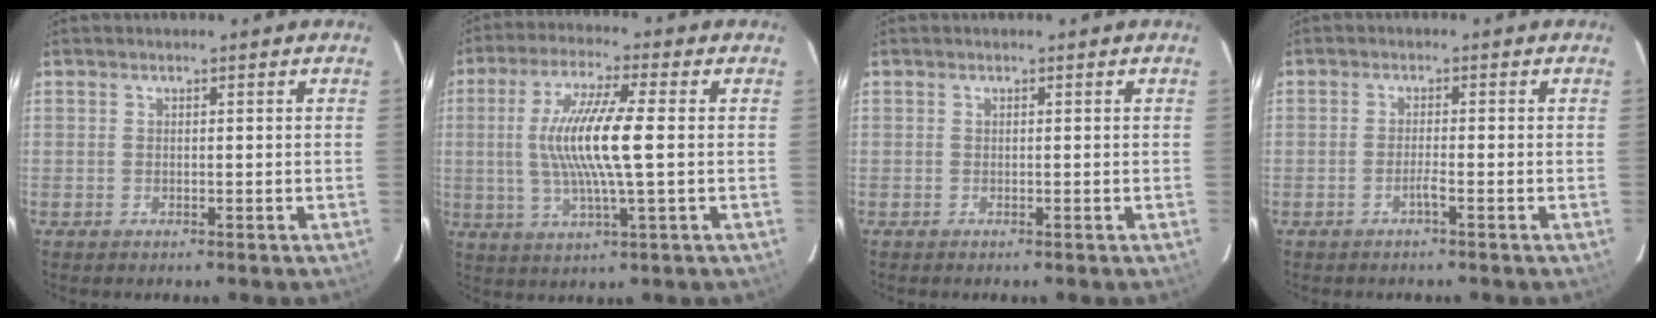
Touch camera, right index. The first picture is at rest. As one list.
[{"total": 12.6, "force": [0.3, 1.0, 12.6], "torque": [-0.241, -0.003, 0.006]}, {"total": 0.0}, {"total": 1.5, "force": [-1.0, -0.2, 1.1], "torque": [-0.022, 0.000, -0.020]}]